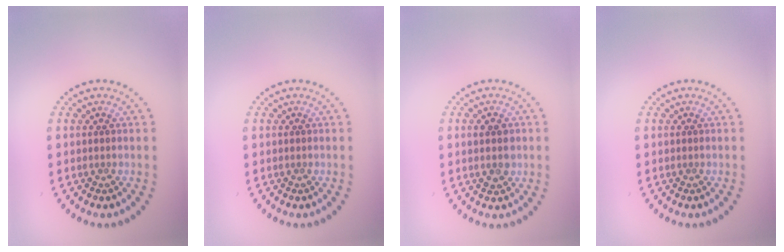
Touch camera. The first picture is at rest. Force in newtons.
{"total": 0.0}
{"total": 1.9, "press": 1.9, "slide": 0.2}
{"total": 0.0}